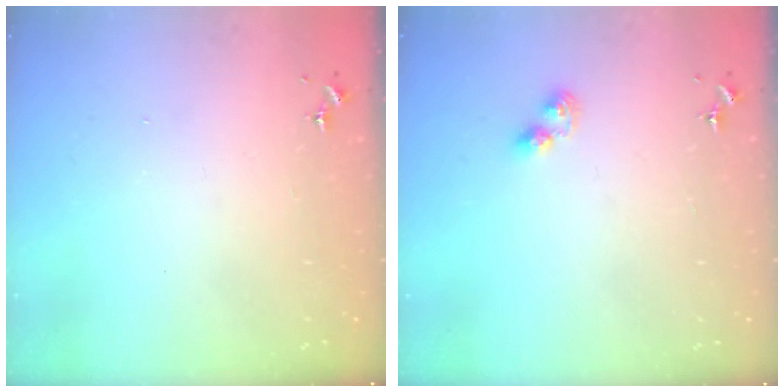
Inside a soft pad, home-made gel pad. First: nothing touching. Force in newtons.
{"total": 3.0, "press": 2.9, "slide": 0.4}